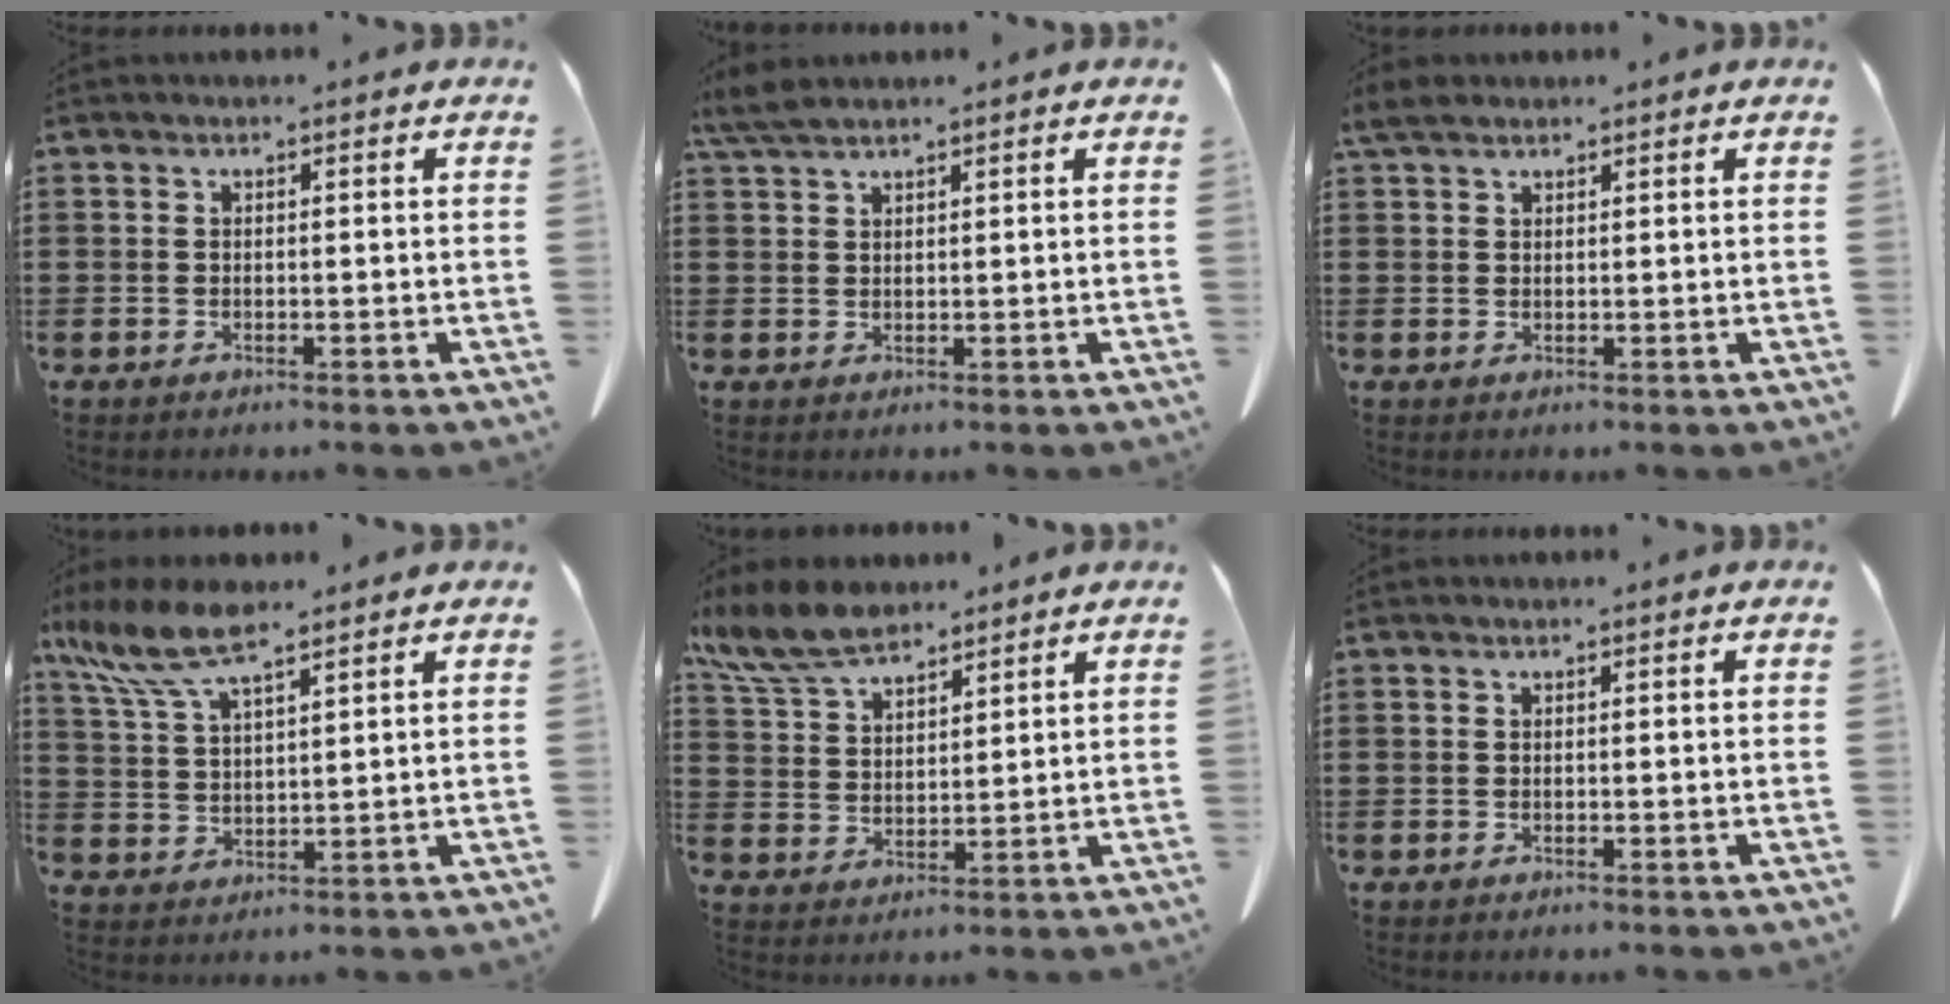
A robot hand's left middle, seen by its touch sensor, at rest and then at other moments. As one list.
[{"total": 2.7, "force": [2.1, 0.4, 1.7], "torque": [-0.038, 0.001, 0.039]}, {"total": 2.6, "force": [2.0, 0.9, 1.4], "torque": [-0.035, 0.006, 0.039]}, {"total": 9.0, "force": [6.3, 2.5, 5.9], "torque": [-0.145, -0.016, 0.112]}, {"total": 8.2, "force": [6.7, 2.8, 3.7], "torque": [-0.096, -0.010, 0.128]}, {"total": 0.0}]